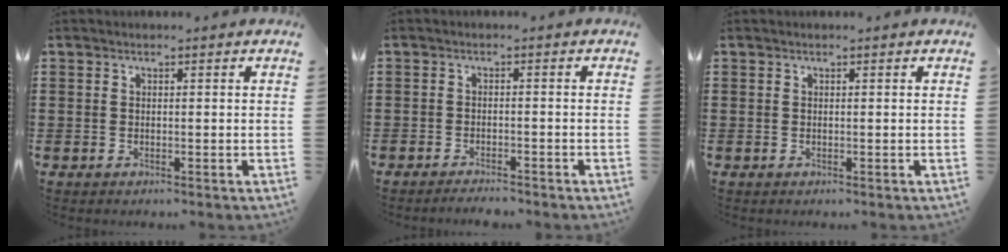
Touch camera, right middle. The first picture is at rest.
{"total": 1.9, "force": [-1.9, 0.1, 0.1], "torque": [-0.007, 0.001, -0.039]}
{"total": 0.0}